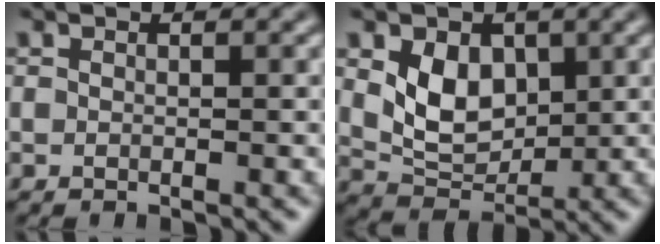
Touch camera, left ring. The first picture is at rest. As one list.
[{"total": 4.9, "force": [1.1, 3.5, 3.2], "torque": [-0.062, -0.009, 0.021]}]